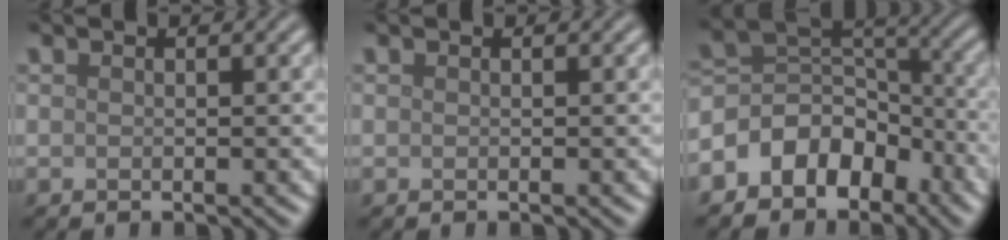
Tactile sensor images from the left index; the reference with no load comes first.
{"total": 0.0}
{"total": 6.1, "force": [-3.6, 4.2, 2.7], "torque": [-0.022, 0.009, -0.076]}